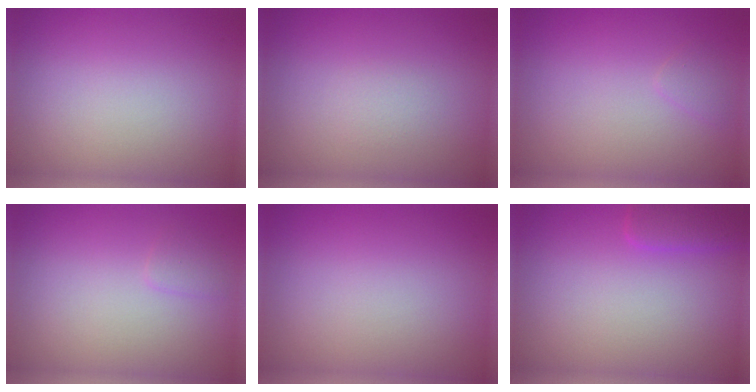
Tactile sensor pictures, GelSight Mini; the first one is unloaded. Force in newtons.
{"total": 0.9, "press": 0.8, "slide": 0.1}
{"total": 0.7, "press": 0.7, "slide": 0.1}
{"total": 0.7, "press": 0.7, "slide": 0.1}
{"total": 0.0}
{"total": 2.0, "press": 2.0, "slide": 0.1}